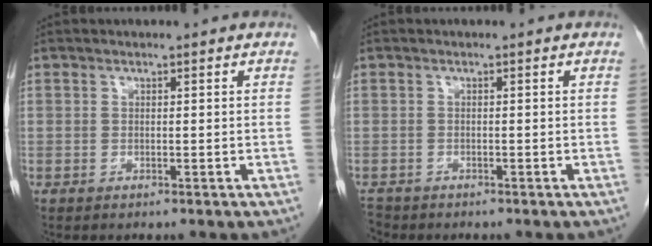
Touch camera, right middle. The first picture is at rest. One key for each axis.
{"total": 1.9, "fx": -1.8, "fy": 0.7, "fz": 0.0, "tx": -0.006, "ty": -0.005, "tz": -0.031}